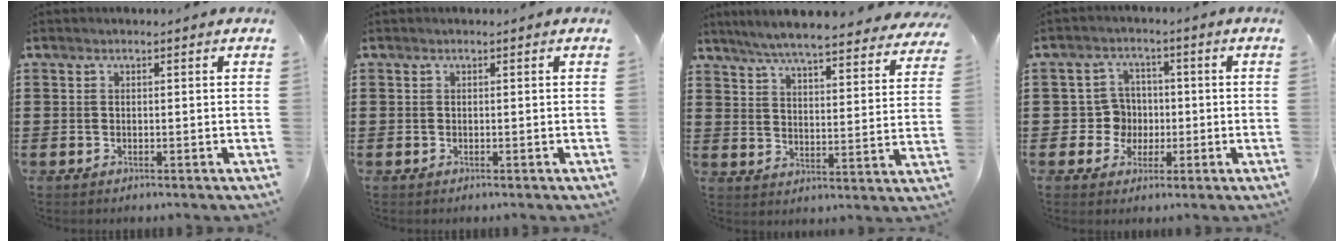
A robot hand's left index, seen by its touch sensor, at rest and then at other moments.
{"total": 0.0}
{"total": 6.1, "force": [5.7, -0.5, 2.2], "torque": [-0.068, -0.041, 0.096]}
{"total": 5.0, "force": [-0.5, 4.8, 1.4], "torque": [-0.037, 0.010, -0.011]}